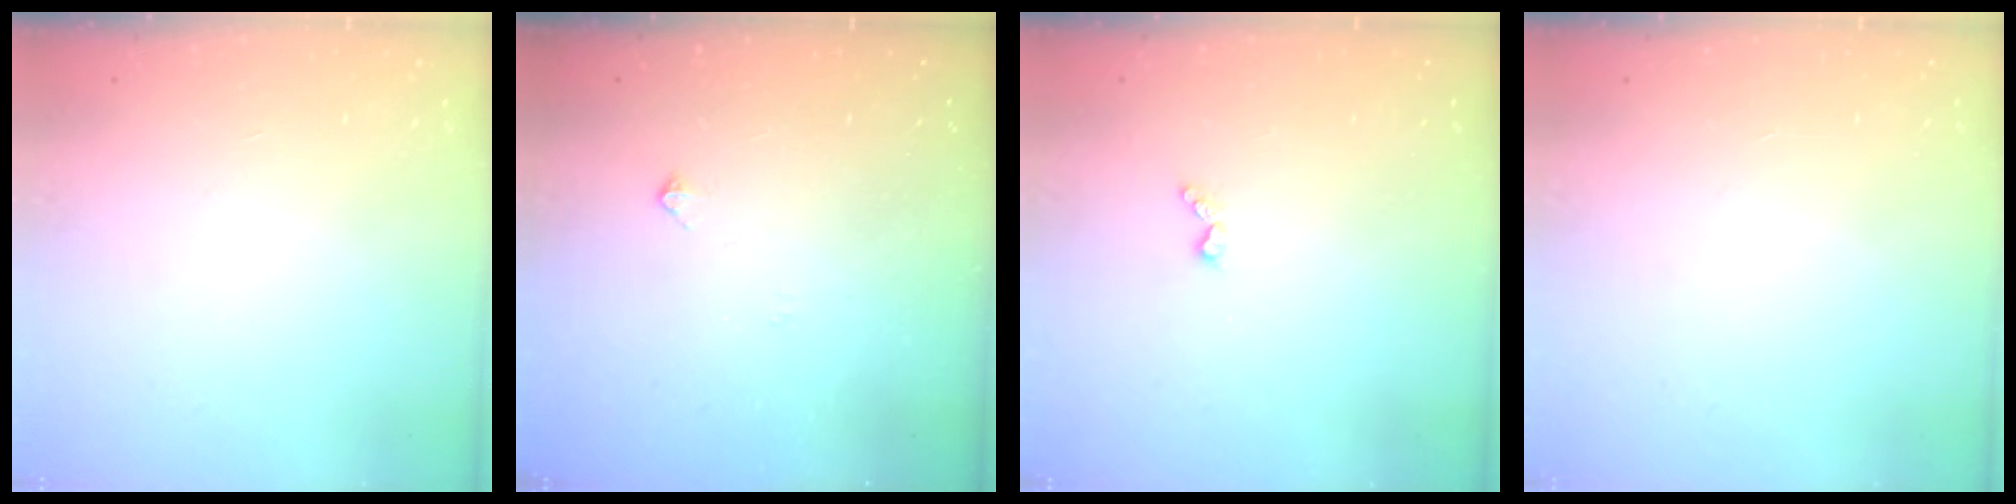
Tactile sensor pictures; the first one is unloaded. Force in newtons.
{"total": 2.4, "press": 2.4, "slide": 0.5}
{"total": 3.6, "press": 3.6, "slide": 0.6}
{"total": 0.0}